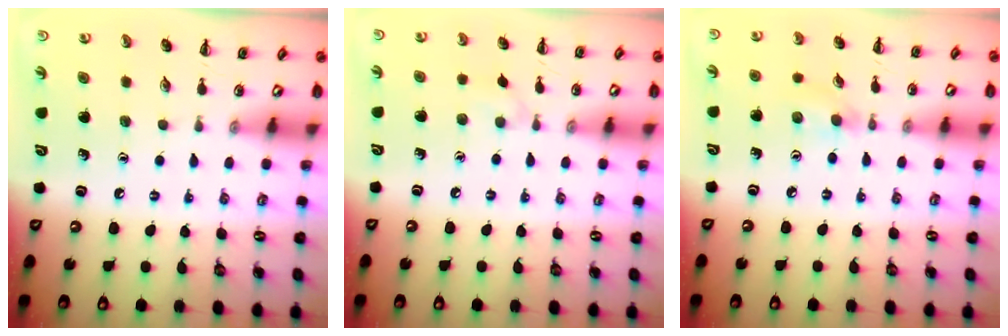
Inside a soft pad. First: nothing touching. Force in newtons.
{"total": 3.4, "press": 3.1, "slide": 1.2}
{"total": 5.4, "press": 5.0, "slide": 2.0}